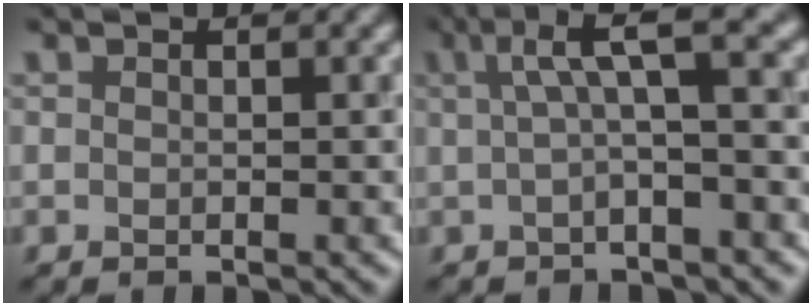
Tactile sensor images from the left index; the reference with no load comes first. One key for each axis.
{"total": 4.4, "fx": 1.0, "fy": 0.7, "fz": 4.3, "tx": -0.069, "ty": 0.021, "tz": 0.012}